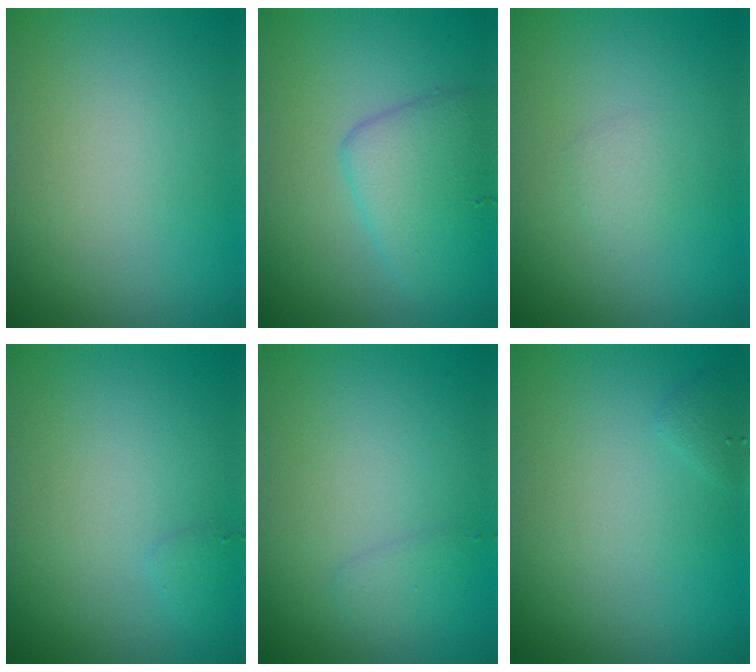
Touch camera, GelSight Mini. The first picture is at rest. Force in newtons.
{"total": 3.7, "press": 3.7, "slide": 0.1}
{"total": 0.8, "press": 0.8, "slide": 0.1}
{"total": 0.6, "press": 0.6, "slide": 0.0}
{"total": 1.0, "press": 0.9, "slide": 0.1}
{"total": 0.6, "press": 0.6, "slide": 0.1}